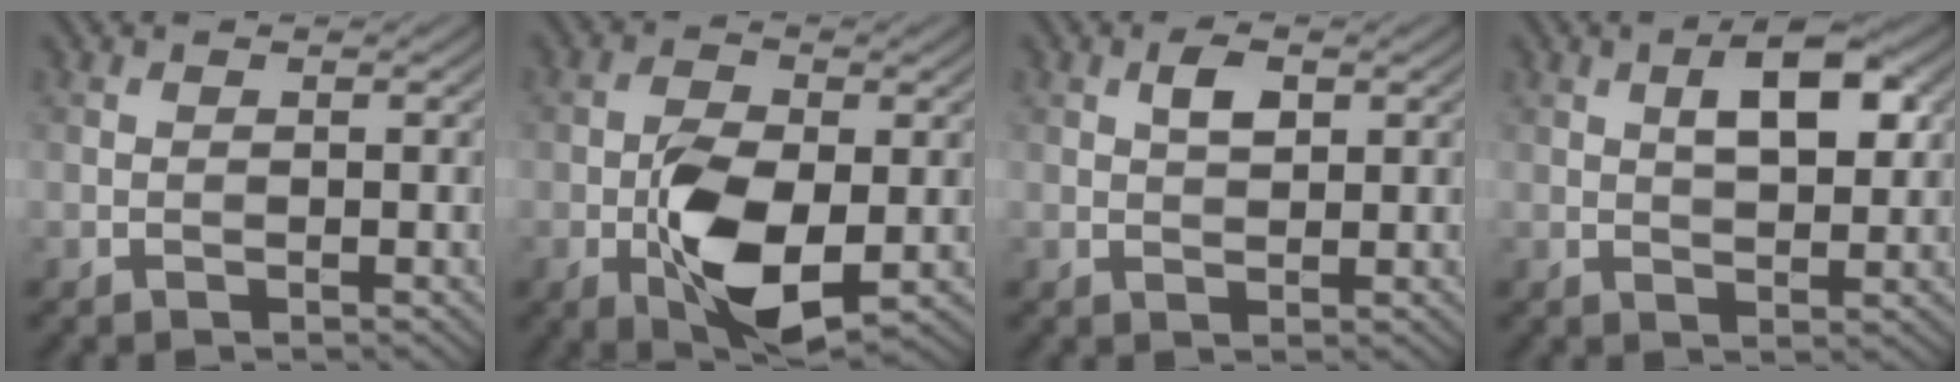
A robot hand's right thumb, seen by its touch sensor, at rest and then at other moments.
{"total": 9.3, "force": [-2.2, 4.9, 7.6], "torque": [-0.149, -0.010, -0.039]}
{"total": 2.4, "force": [0.9, 1.2, 1.9], "torque": [-0.038, 0.003, 0.016]}
{"total": 6.2, "force": [2.0, 2.7, 5.2], "torque": [-0.082, 0.006, 0.030]}